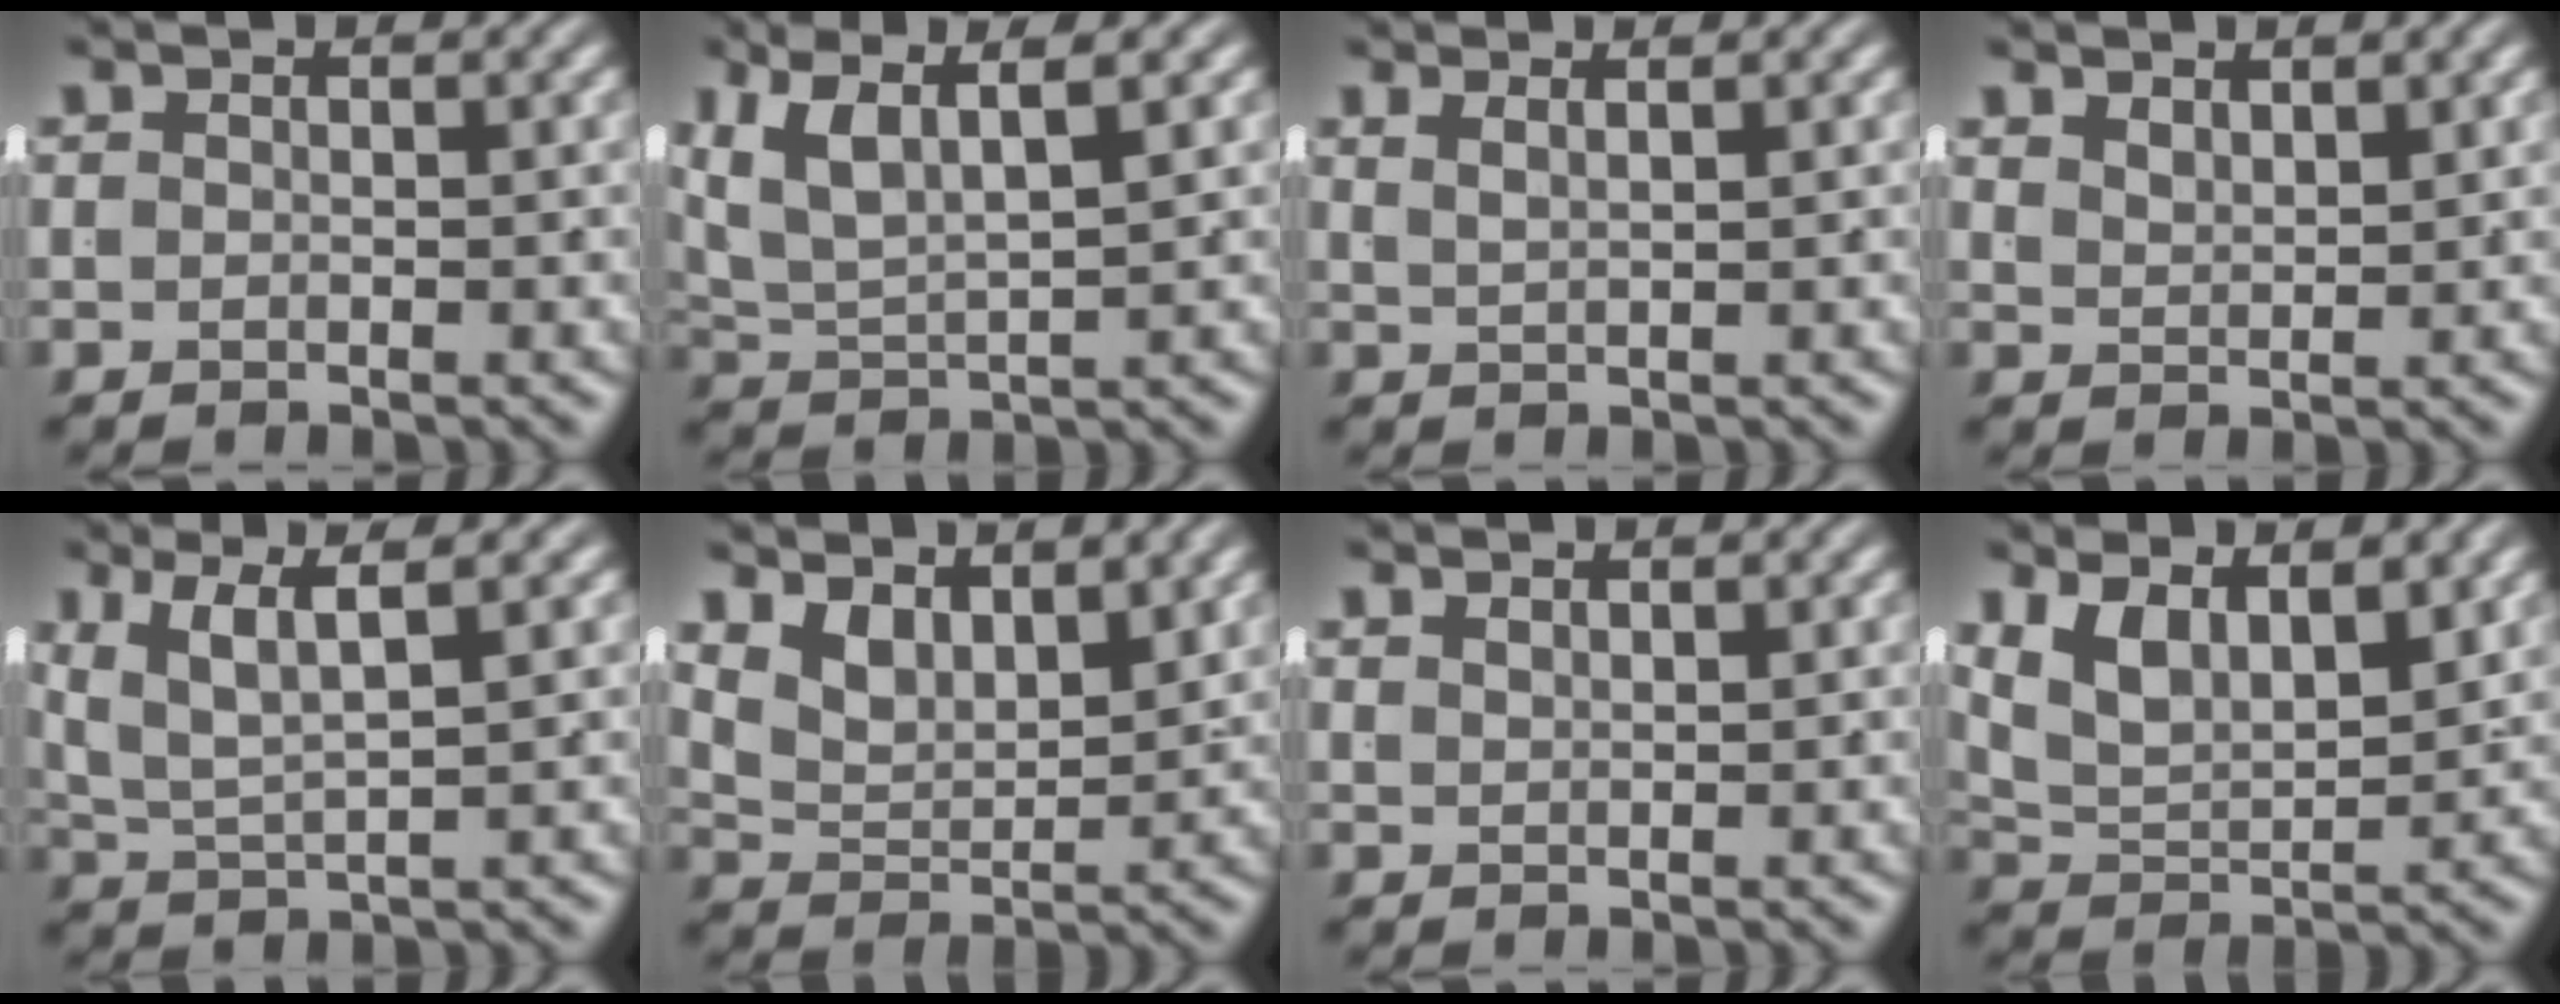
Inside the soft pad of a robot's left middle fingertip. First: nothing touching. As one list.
[{"total": 7.1, "force": [2.7, 4.4, 4.8], "torque": [-0.106, -0.002, 0.047]}, {"total": 1.6, "force": [1.0, -1.2, 0.4], "torque": [0.003, -0.004, 0.030]}, {"total": 2.0, "force": [1.8, -0.8, 0.2], "torque": [0.007, -0.008, 0.045]}, {"total": 4.5, "force": [1.6, 2.1, 3.7], "torque": [-0.074, -0.009, 0.035]}, {"total": 4.6, "force": [2.4, 2.8, 2.7], "torque": [-0.053, -0.013, 0.041]}, {"total": 1.4, "force": [0.9, -1.1, -0.1], "torque": [0.017, -0.001, 0.024]}, {"total": 5.9, "force": [1.9, 4.1, 3.8], "torque": [-0.080, -0.012, 0.032]}]